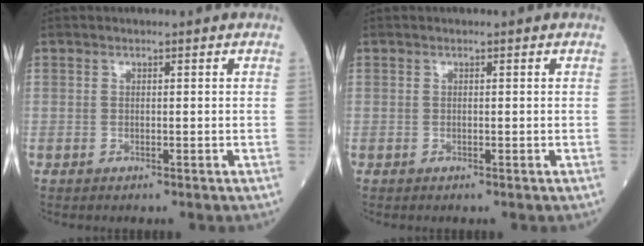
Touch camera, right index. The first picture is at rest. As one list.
[{"total": 0.0}]